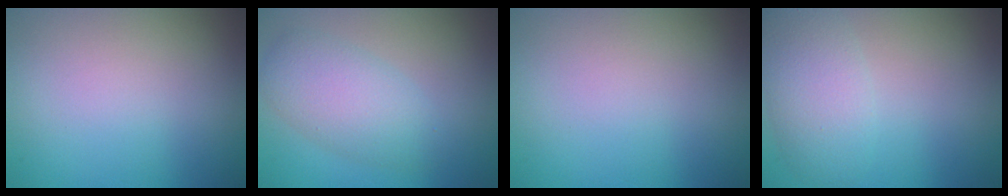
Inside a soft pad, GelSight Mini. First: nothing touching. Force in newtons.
{"total": 4.3, "press": 4.3, "slide": 0.1}
{"total": 0.0}
{"total": 4.4, "press": 4.4, "slide": 0.1}